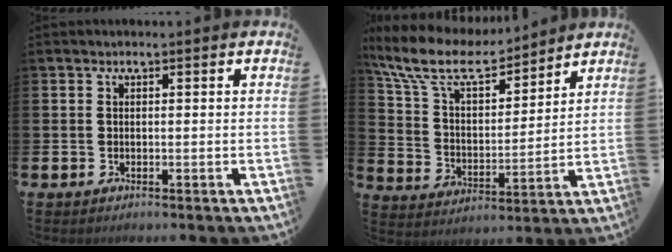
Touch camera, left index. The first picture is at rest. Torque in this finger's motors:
{"motor_torque": [1.21, -0.93, 0.43, 0.21]}